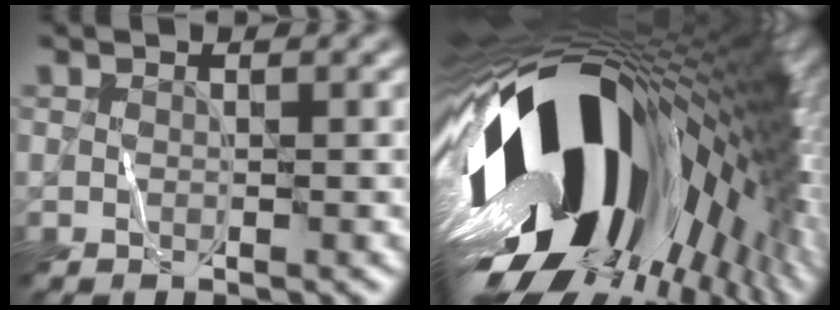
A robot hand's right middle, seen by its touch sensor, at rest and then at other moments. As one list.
[{"total": 20.6, "force": [-0.7, 11.1, 17.3], "torque": [-0.314, -0.054, -0.008]}]